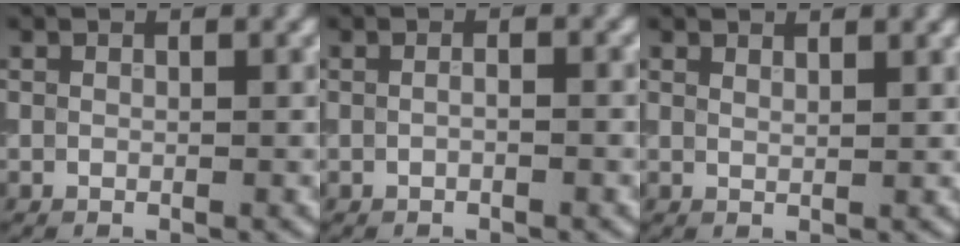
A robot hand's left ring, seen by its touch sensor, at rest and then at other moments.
{"total": 1.0, "force": [0.0, 0.3, 0.9], "torque": [-0.008, -0.011, -0.006]}
{"total": 1.7, "force": [1.4, 0.5, 0.7], "torque": [-0.002, 0.004, 0.014]}